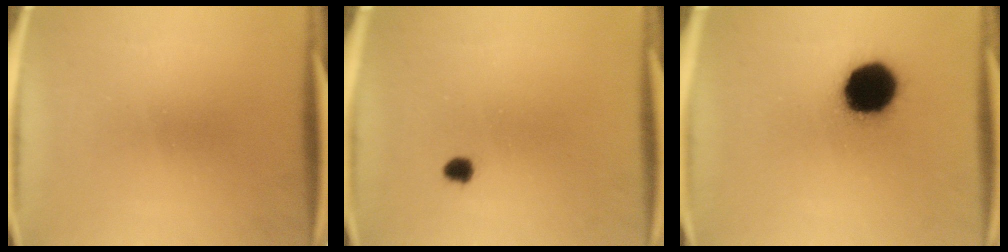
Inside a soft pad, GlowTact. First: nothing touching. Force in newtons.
{"total": 1.7}
{"total": 17.0}